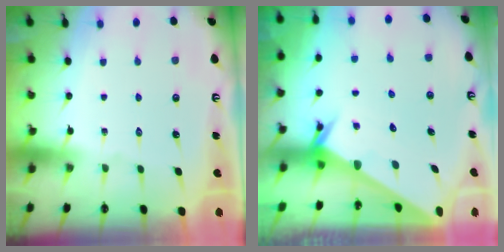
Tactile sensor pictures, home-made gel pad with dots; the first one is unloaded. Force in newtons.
{"total": 2.0, "press": 2.0, "slide": 0.0}